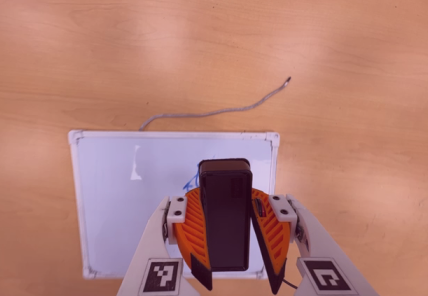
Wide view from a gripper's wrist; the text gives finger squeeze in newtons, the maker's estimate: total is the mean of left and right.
{"total": 10.8, "left": 10.7, "right": 11.0}